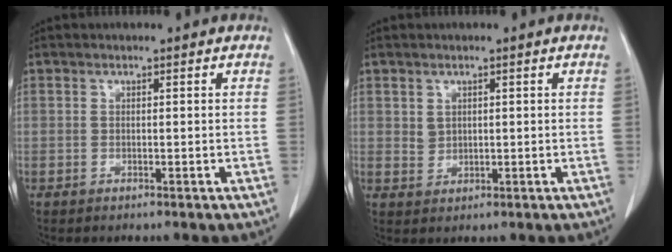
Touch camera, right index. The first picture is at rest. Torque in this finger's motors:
{"motor_torque": [-0.02, 0.05, 0.00, 0.01]}